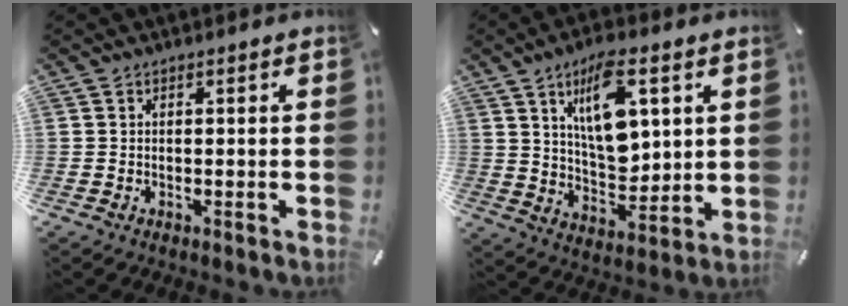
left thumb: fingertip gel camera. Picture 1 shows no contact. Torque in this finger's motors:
{"motor_torque": [1.58, 1.52, 1.46, -1.32, 0.15]}